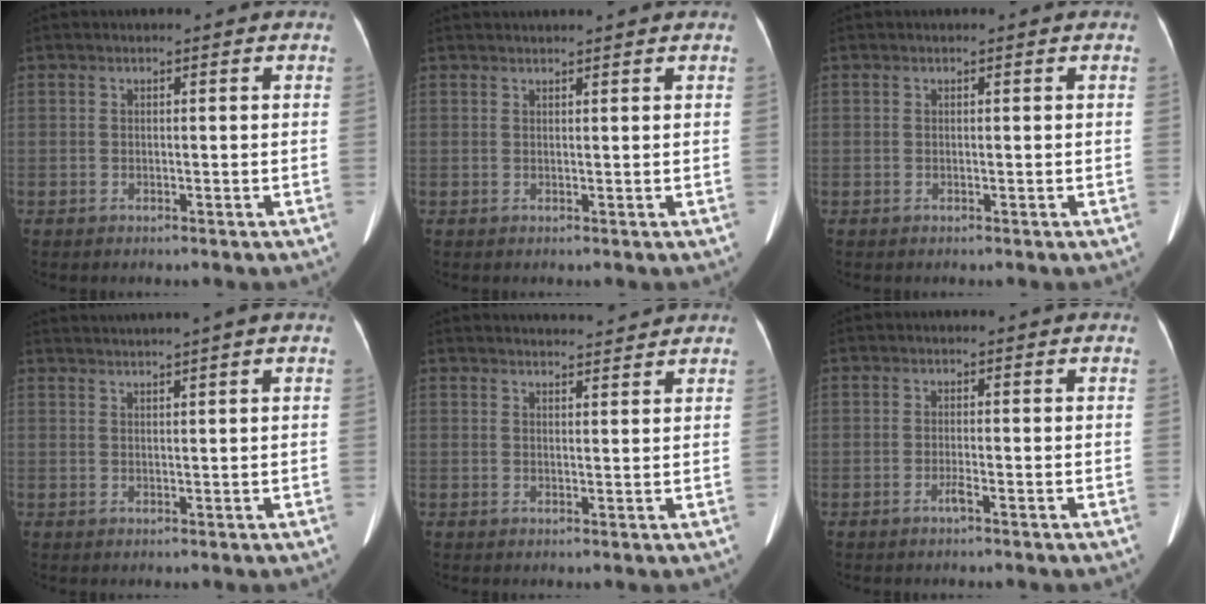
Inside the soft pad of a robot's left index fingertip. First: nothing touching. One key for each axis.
{"total": 3.6, "fx": 3.4, "fy": -0.3, "fz": 1.1, "tx": -0.011, "ty": 0.027, "tz": 0.047}
{"total": 0.0}
{"total": 4.9, "fx": 4.1, "fy": -1.4, "fz": 2.2, "tx": -0.032, "ty": 0.022, "tz": 0.067}
{"total": 5.7, "fx": 5.6, "fy": 0.3, "fz": 0.9, "tx": -0.016, "ty": 0.015, "tz": 0.068}
{"total": 1.0, "fx": -0.6, "fy": -0.2, "fz": 0.7, "tx": -0.017, "ty": -0.002, "tz": -0.011}